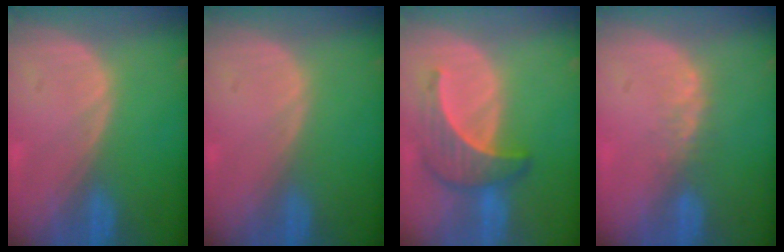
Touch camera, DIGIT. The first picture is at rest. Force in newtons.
{"total": 0.0}
{"total": 6.4, "press": 6.3, "slide": 0.7}
{"total": 2.5, "press": 1.9, "slide": 1.5}